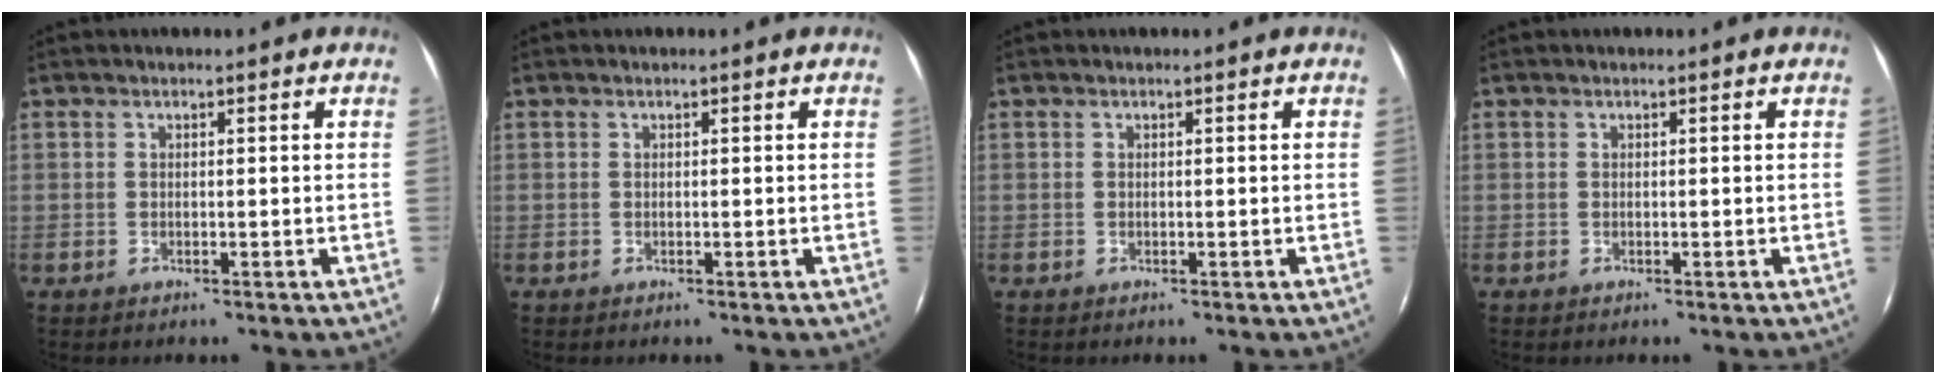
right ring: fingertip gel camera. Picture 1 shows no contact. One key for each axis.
{"total": 0.0}
{"total": 0.0}
{"total": 0.0}